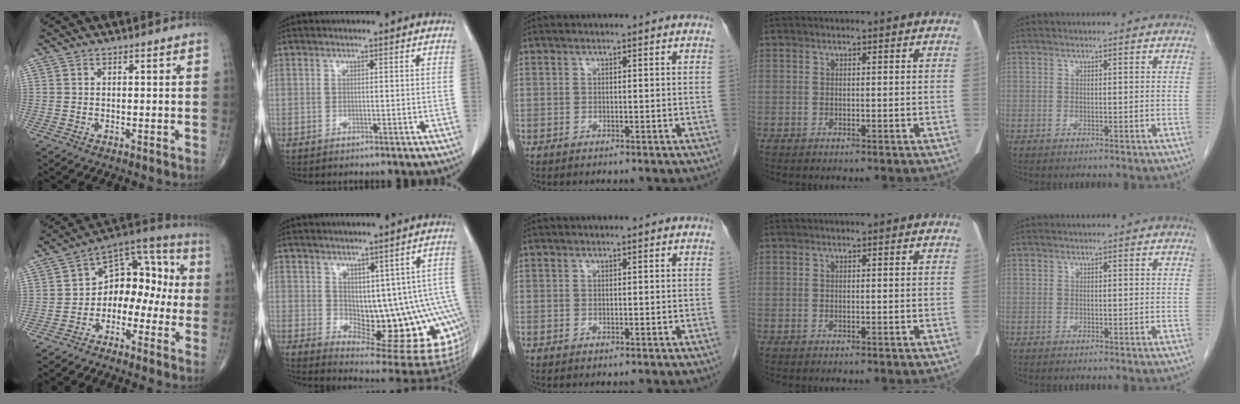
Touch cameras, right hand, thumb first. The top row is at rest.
{"thumb": {"total": 12.4, "force": [-2.2, 8.5, 8.8], "torque": [-0.086, 0.062, -0.052]}, "index": {"total": 15.9, "force": [-1.5, 6.7, 14.3], "torque": [-0.135, 0.010, 0.005]}}